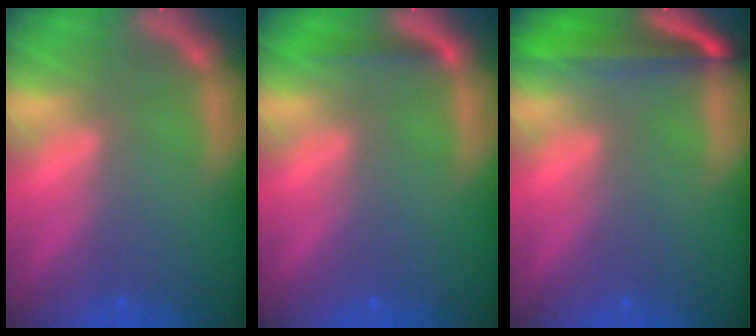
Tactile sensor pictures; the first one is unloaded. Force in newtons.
{"total": 1.4}
{"total": 6.0}